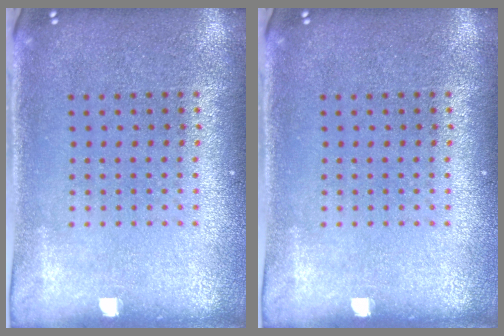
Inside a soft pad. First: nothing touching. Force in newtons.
{"total": 0.0}